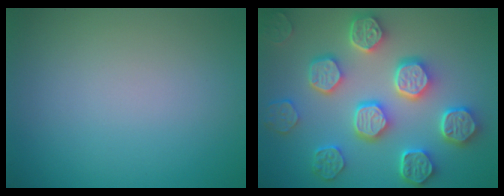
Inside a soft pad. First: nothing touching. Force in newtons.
{"total": 8.0, "press": 6.4, "slide": 4.7}